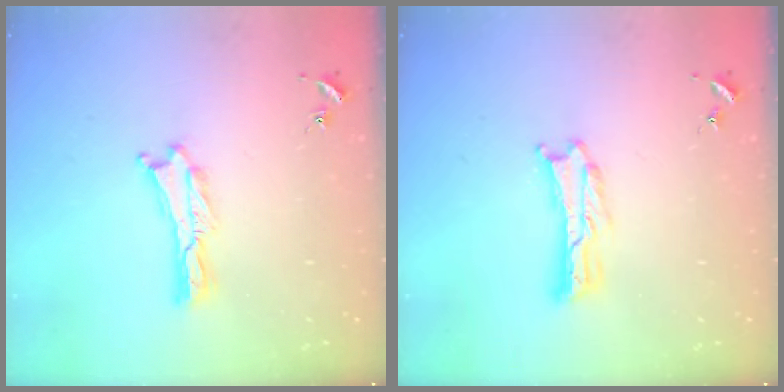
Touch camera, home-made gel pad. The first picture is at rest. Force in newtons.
{"total": 1.0, "press": 1.0, "slide": 0.2}